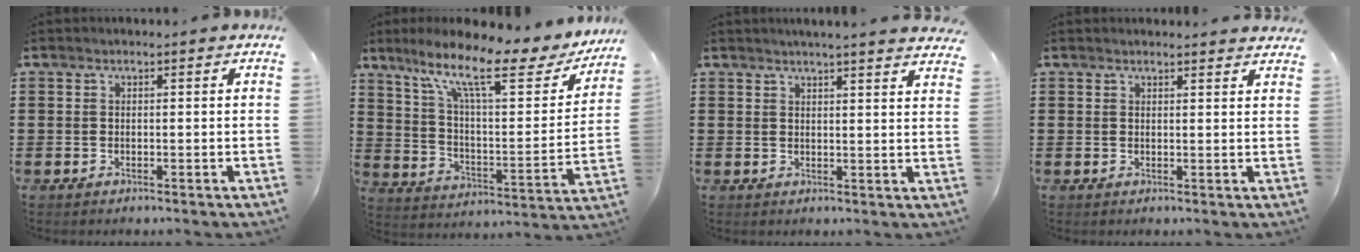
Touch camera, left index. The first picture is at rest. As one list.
[{"total": 14.8, "force": [10.3, 3.3, 10.1], "torque": [-0.201, -0.046, 0.168]}, {"total": 2.9, "force": [2.8, -0.5, 0.6], "torque": [-0.018, -0.009, 0.053]}, {"total": 1.5, "force": [1.5, 0.1, 0.2], "torque": [-0.006, 0.001, 0.030]}]